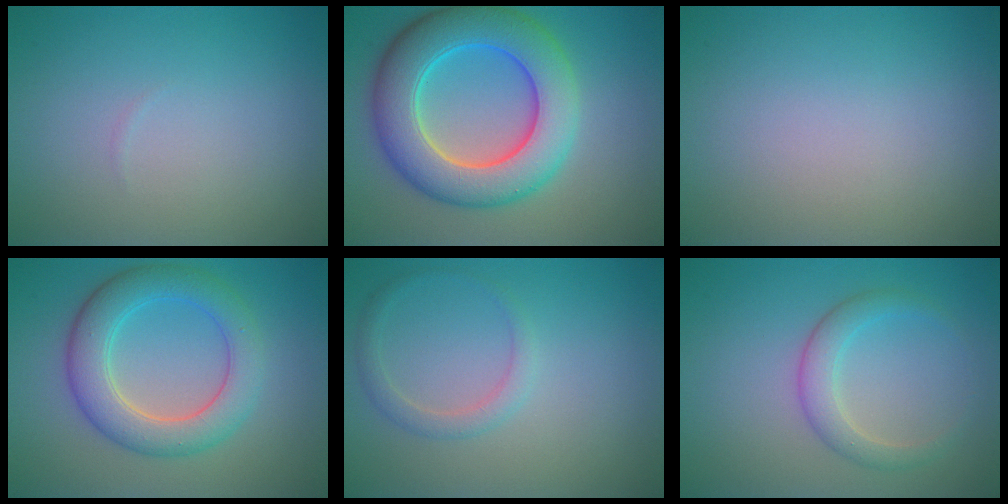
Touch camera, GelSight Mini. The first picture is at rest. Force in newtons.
{"total": 9.7, "press": 9.7, "slide": 0.6}
{"total": 0.0}
{"total": 5.8, "press": 5.8, "slide": 0.2}
{"total": 1.7, "press": 1.7, "slide": 0.2}
{"total": 2.6, "press": 2.6, "slide": 0.1}